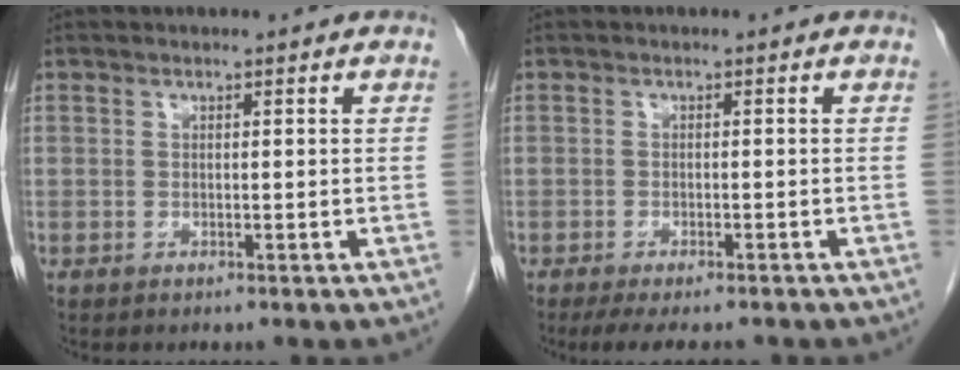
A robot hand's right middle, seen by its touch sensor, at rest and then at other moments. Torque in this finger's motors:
{"motor_torque": [0.61, -0.45, 0.14, 0.06]}